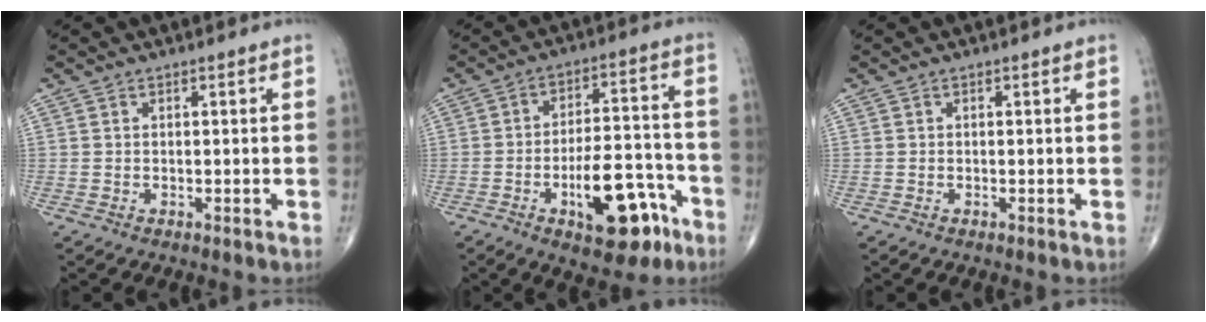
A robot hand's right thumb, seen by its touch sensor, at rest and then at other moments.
{"total": 15.0, "force": [-6.8, 6.6, 11.6], "torque": [-0.149, 0.048, -0.095]}
{"total": 0.0}